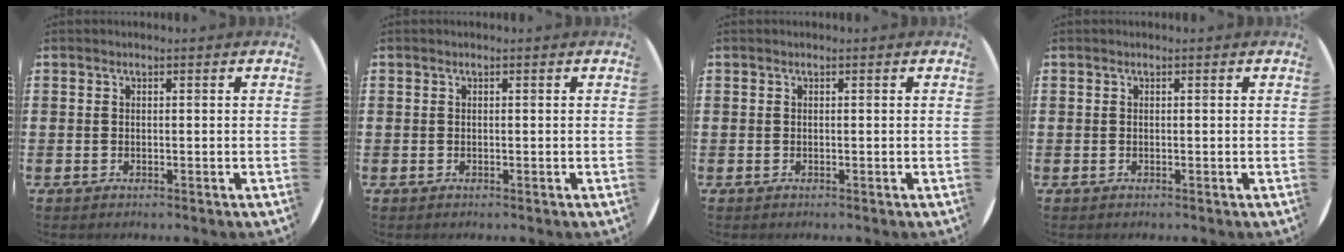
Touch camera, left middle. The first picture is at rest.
{"total": 0.0}
{"total": 0.0}
{"total": 0.0}